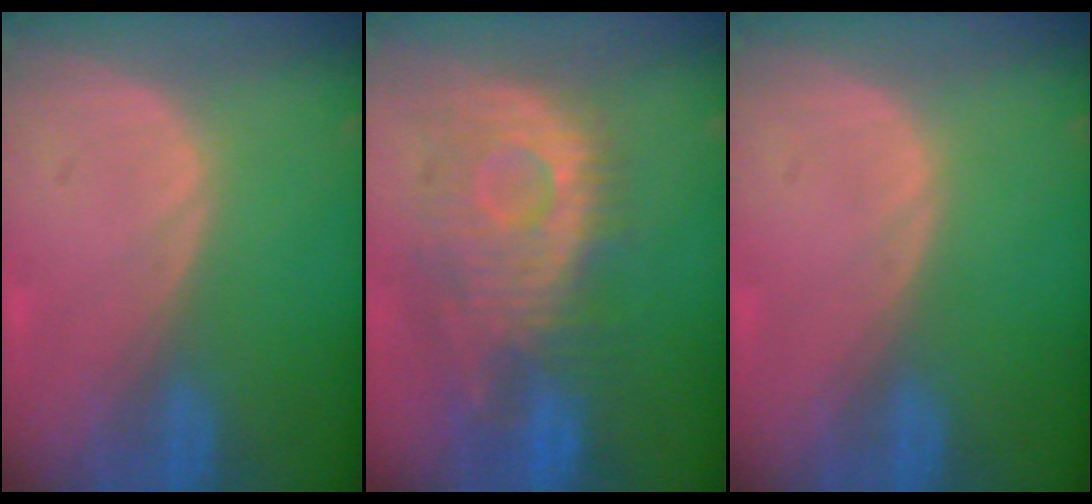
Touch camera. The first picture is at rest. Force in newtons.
{"total": 10.6, "press": 9.9, "slide": 3.9}
{"total": 0.0}